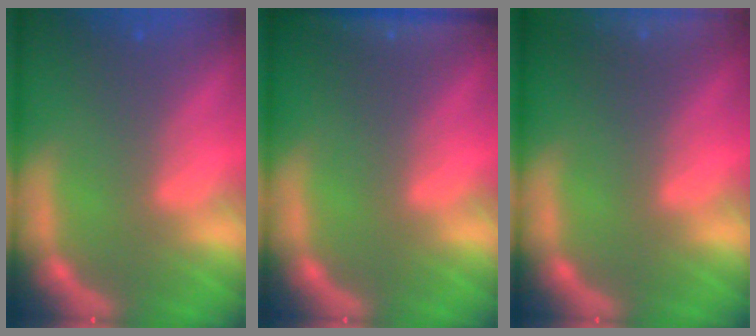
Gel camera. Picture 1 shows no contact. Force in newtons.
{"total": 3.5}
{"total": 9.5}